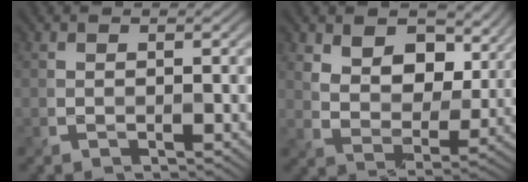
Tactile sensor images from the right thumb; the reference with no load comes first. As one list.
[{"total": 10.4, "force": [4.9, 6.5, 6.5], "torque": [-0.129, -0.003, 0.077]}]